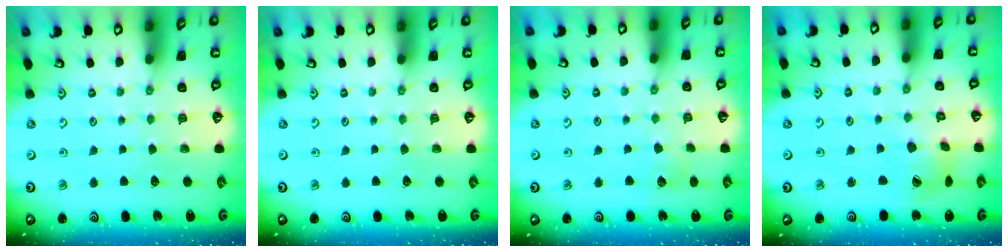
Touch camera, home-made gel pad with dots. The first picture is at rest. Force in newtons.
{"total": 0.0}
{"total": 5.9, "press": 5.9, "slide": 0.7}
{"total": 7.4, "press": 7.4, "slide": 0.9}